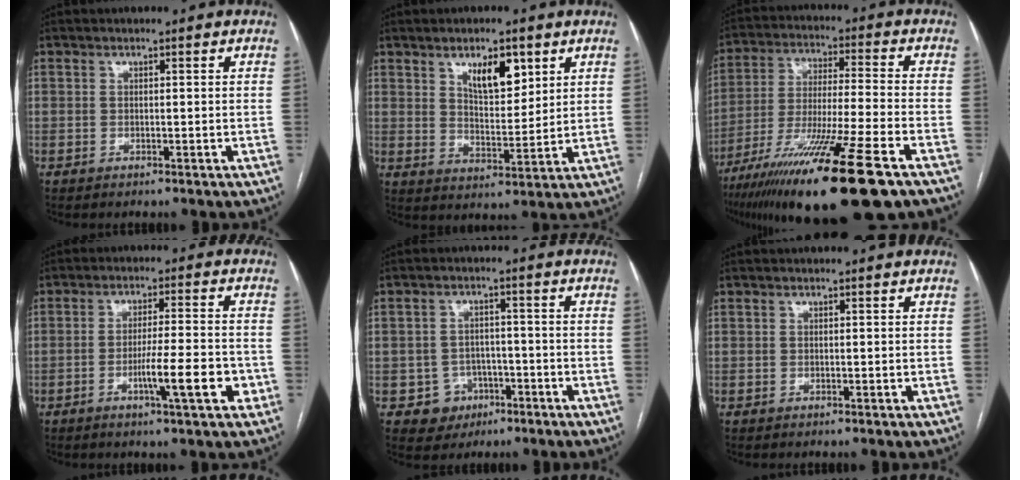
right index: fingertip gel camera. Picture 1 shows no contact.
{"total": 7.4, "force": [4.0, 2.9, 5.5], "torque": [-0.092, -0.003, 0.071]}
{"total": 22.0, "force": [-13.8, 0.5, 17.1], "torque": [-0.278, -0.055, -0.239]}
{"total": 7.6, "force": [-2.8, 0.4, 7.0], "torque": [-0.110, -0.005, -0.044]}
{"total": 5.3, "force": [-2.3, 4.7, 0.5], "torque": [0.002, 0.015, -0.028]}
{"total": 0.0}